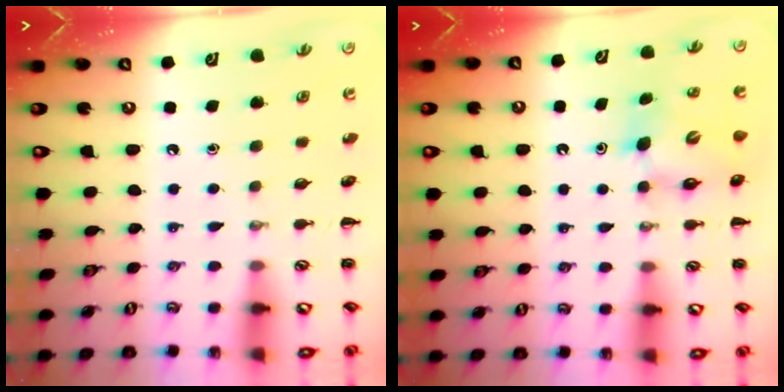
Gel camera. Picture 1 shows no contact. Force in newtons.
{"total": 5.3, "press": 5.2, "slide": 0.7}